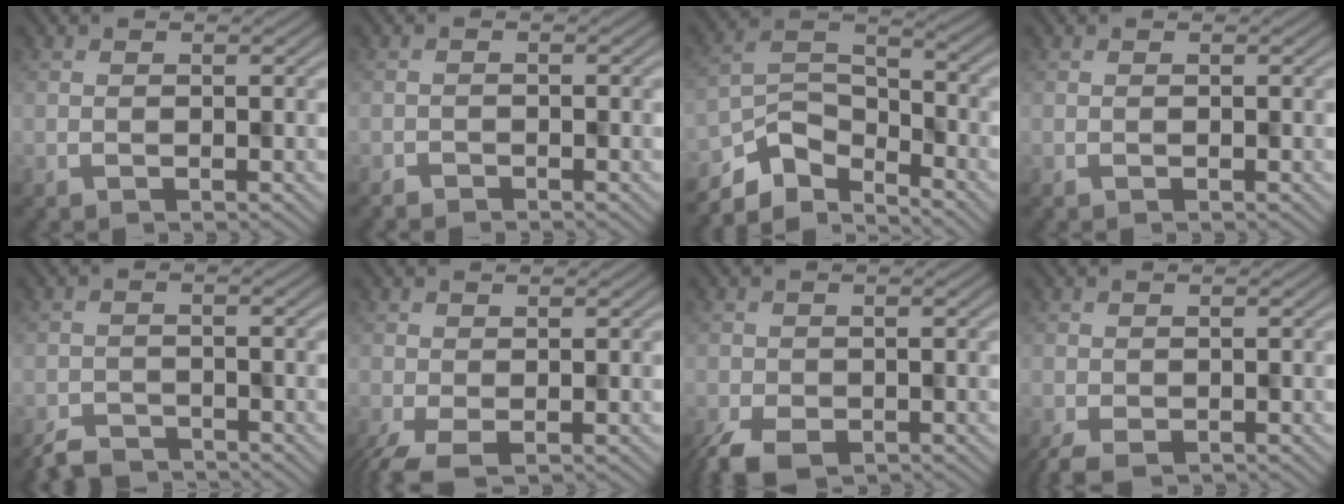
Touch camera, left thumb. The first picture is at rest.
{"total": 1.4, "force": [-1.3, 0.1, -0.4], "torque": [0.007, -0.006, -0.019]}
{"total": 7.1, "force": [-6.1, 2.5, 2.6], "torque": [-0.049, -0.008, -0.128]}
{"total": 0.0}
{"total": 3.3, "force": [-3.2, 0.8, 0.2], "torque": [-0.004, -0.010, -0.053]}
{"total": 4.3, "force": [-2.3, 1.6, 3.3], "torque": [-0.063, -0.014, -0.032]}
{"total": 4.9, "force": [-3.2, 2.5, 2.9], "torque": [-0.054, -0.021, -0.051]}
{"total": 3.2, "force": [-2.1, 1.3, 2.0], "torque": [-0.038, -0.011, -0.029]}